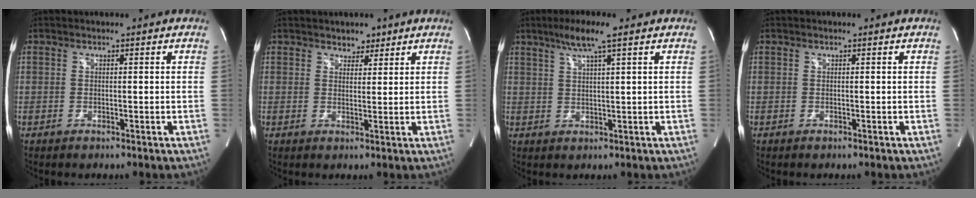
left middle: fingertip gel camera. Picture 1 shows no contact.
{"total": 2.2, "force": [1.7, 1.3, 0.5], "torque": [-0.002, 0.000, 0.025]}
{"total": 5.4, "force": [3.4, -0.3, 4.1], "torque": [-0.085, 0.005, 0.065]}
{"total": 0.0}